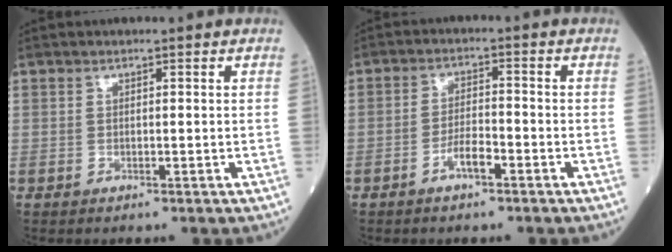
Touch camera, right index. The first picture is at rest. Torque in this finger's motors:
{"motor_torque": [0.02, -0.12, 0.32, 0.08]}